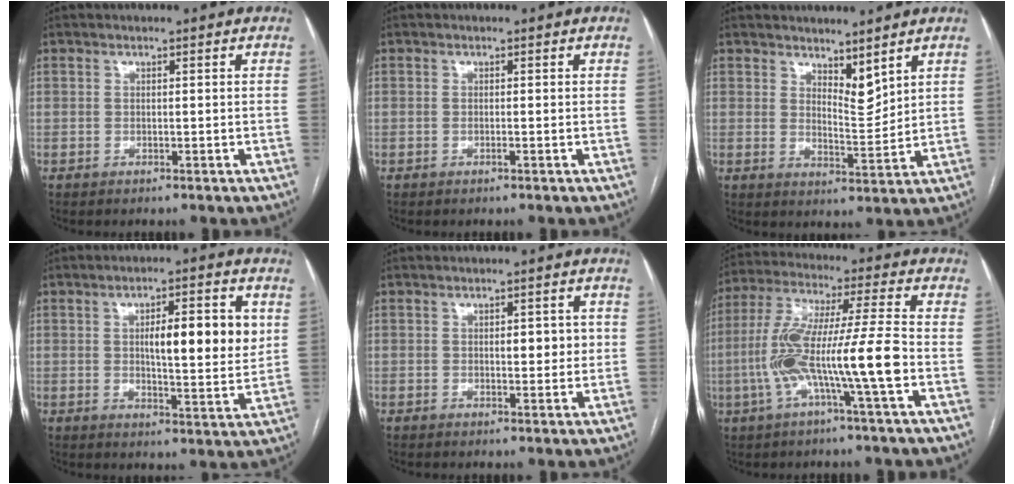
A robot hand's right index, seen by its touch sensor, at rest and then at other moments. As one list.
[{"total": 0.0}, {"total": 4.7, "force": [3.7, 1.4, 2.6], "torque": [-0.047, -0.014, 0.071]}, {"total": 11.1, "force": [2.3, 2.4, 10.6], "torque": [-0.155, 0.005, 0.035]}, {"total": 3.9, "force": [0.5, 1.7, 3.5], "torque": [-0.045, 0.003, 0.008]}, {"total": 14.2, "force": [-3.8, -0.3, 13.7], "torque": [-0.277, 0.009, -0.075]}]